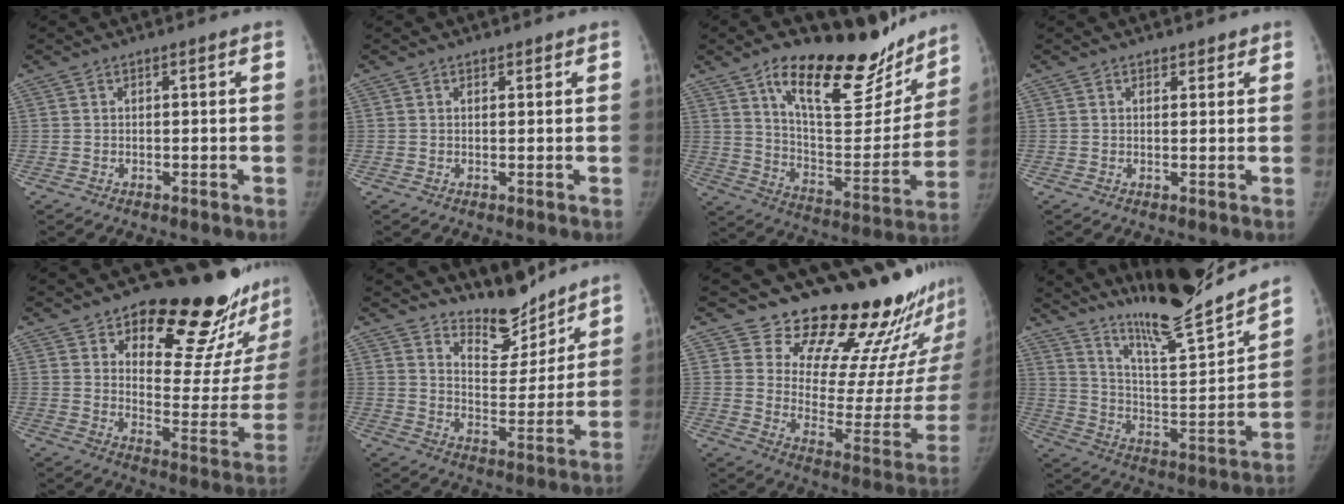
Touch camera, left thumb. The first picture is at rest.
{"total": 0.6, "force": [0.5, 0.3, 0.0], "torque": [0.003, -0.006, 0.005]}
{"total": 25.4, "force": [17.7, 9.8, 15.3], "torque": [-0.172, -0.086, 0.277]}
{"total": 1.6, "force": [1.3, 1.0, 0.3], "torque": [0.011, -0.010, 0.012]}
{"total": 25.0, "force": [17.9, 9.8, 14.4], "torque": [-0.139, -0.118, 0.236]}
{"total": 10.3, "force": [9.4, 3.7, 2.1], "torque": [0.007, -0.083, 0.160]}
{"total": 23.4, "force": [20.4, 7.3, 8.8], "torque": [-0.069, -0.192, 0.267]}
{"total": 21.6, "force": [18.8, 1.6, 10.5], "torque": [-0.145, -0.111, 0.306]}